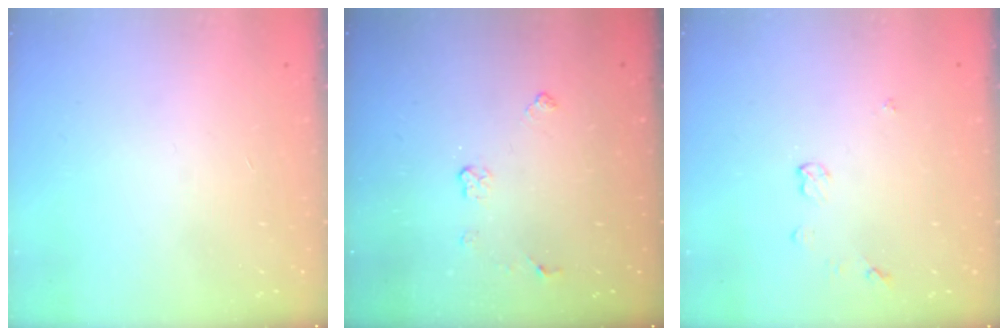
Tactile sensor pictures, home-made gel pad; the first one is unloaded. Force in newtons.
{"total": 4.5, "press": 4.4, "slide": 0.6}
{"total": 3.7, "press": 3.7, "slide": 0.5}